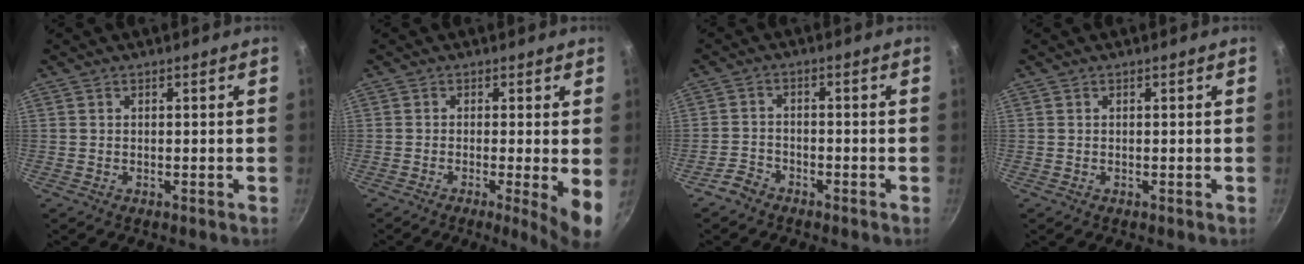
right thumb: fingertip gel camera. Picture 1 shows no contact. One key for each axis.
{"total": 6.5, "fx": -1.0, "fy": 0.5, "fz": 6.5, "tx": -0.086, "ty": -0.012, "tz": -0.014}
{"total": 3.3, "fx": -2.7, "fy": 1.7, "fz": 0.9, "tx": -0.019, "ty": 0.027, "tz": -0.053}
{"total": 0.0}